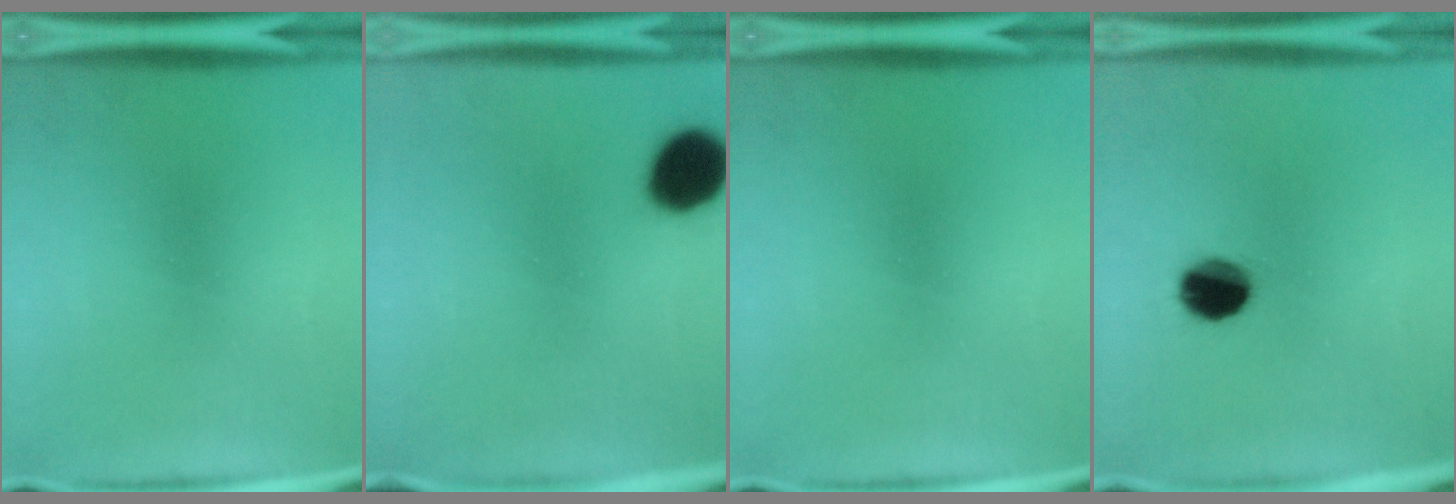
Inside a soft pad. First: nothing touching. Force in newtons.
{"total": 10.8}
{"total": 0.0}
{"total": 9.2}